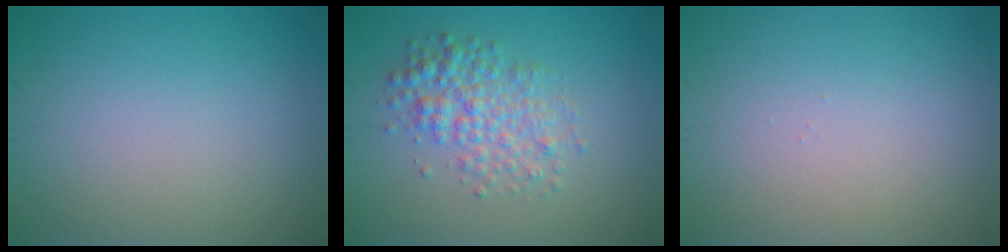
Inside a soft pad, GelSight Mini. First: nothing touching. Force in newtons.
{"total": 3.7, "press": 3.7, "slide": 0.0}
{"total": 0.0}